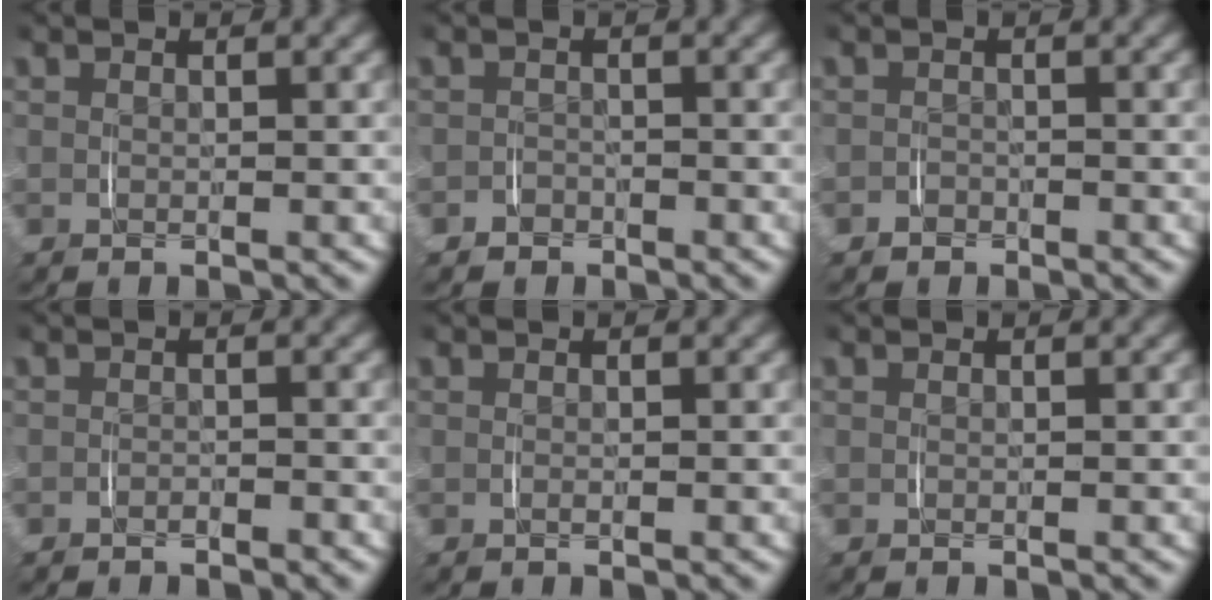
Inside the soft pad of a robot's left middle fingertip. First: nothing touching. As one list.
[{"total": 1.9, "force": [-1.4, 1.3, -0.1], "torque": [-0.003, -0.009, -0.025]}, {"total": 1.2, "force": [-0.9, 0.8, -0.1], "torque": [0.001, -0.006, -0.016]}, {"total": 0.8, "force": [-0.8, 0.2, 0.0], "torque": [0.001, 0.000, -0.014]}, {"total": 0.0}, {"total": 0.0}]